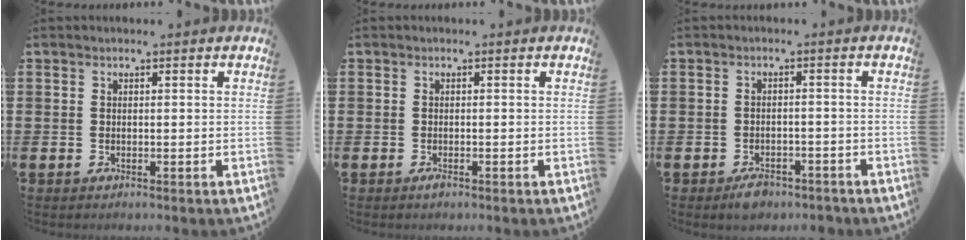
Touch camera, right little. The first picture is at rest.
{"total": 0.8, "force": [-0.3, 0.3, 0.6], "torque": [-0.011, -0.001, -0.007]}
{"total": 2.1, "force": [-1.7, 1.1, 0.8], "torque": [-0.017, 0.006, -0.035]}